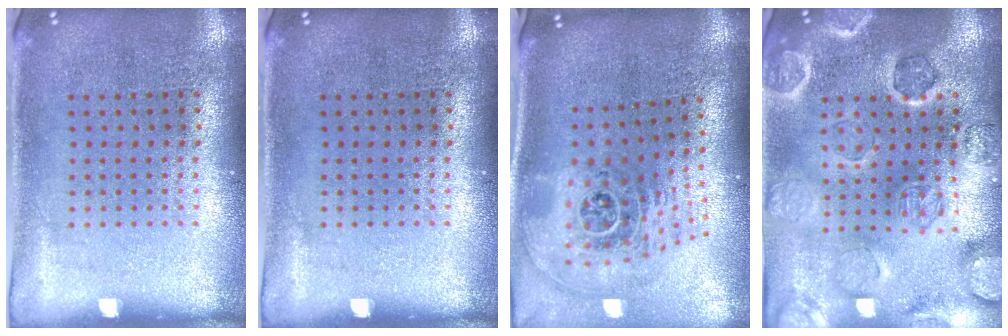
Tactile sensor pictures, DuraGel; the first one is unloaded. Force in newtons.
{"total": 0.0}
{"total": 2.7, "press": 1.9, "slide": 1.9}
{"total": 2.6, "press": 2.6, "slide": 0.4}